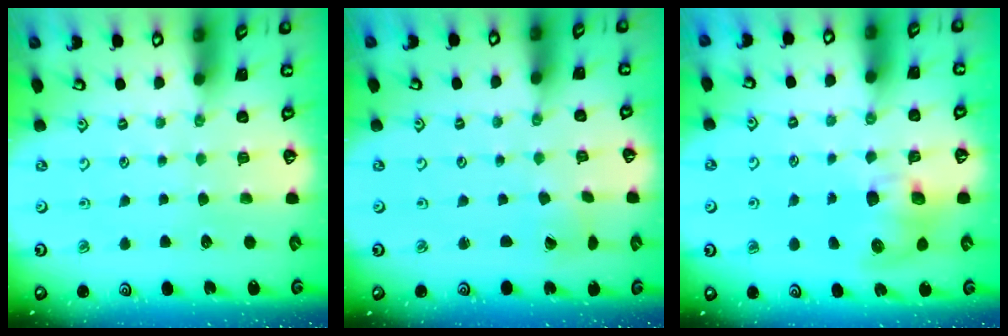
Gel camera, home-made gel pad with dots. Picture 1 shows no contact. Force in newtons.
{"total": 0.8, "press": 0.8, "slide": 0.1}
{"total": 8.9, "press": 8.8, "slide": 1.4}